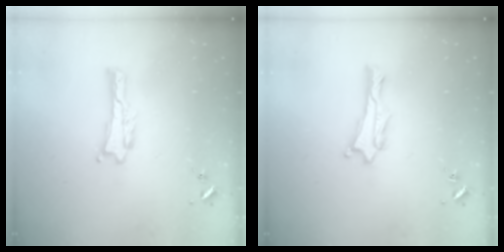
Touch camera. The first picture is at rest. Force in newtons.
{"total": 0.0}